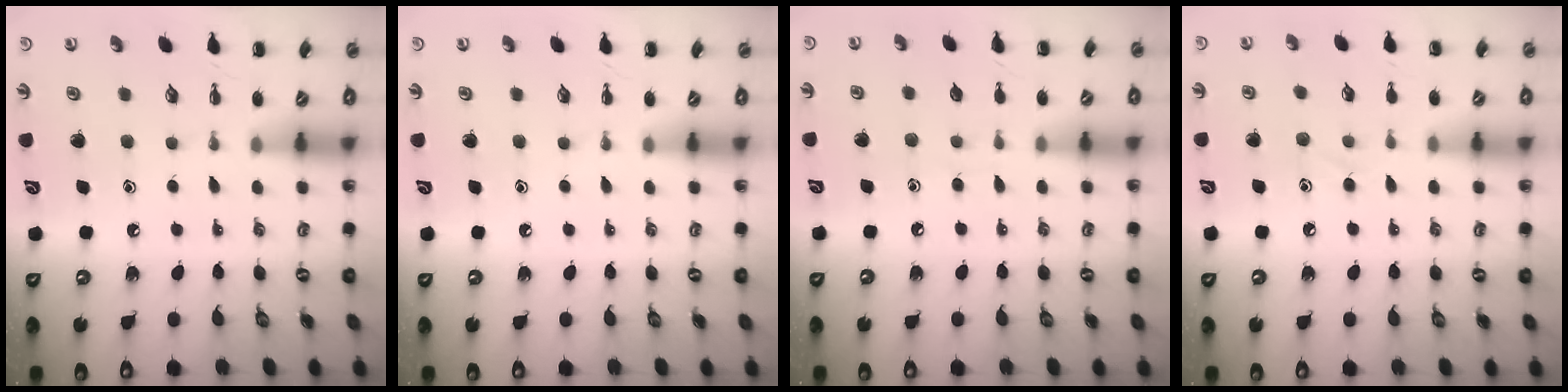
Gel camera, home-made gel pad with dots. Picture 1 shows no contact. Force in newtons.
{"total": 0.0}
{"total": 2.5, "press": 2.3, "slide": 1.0}
{"total": 7.2, "press": 6.8, "slide": 2.4}